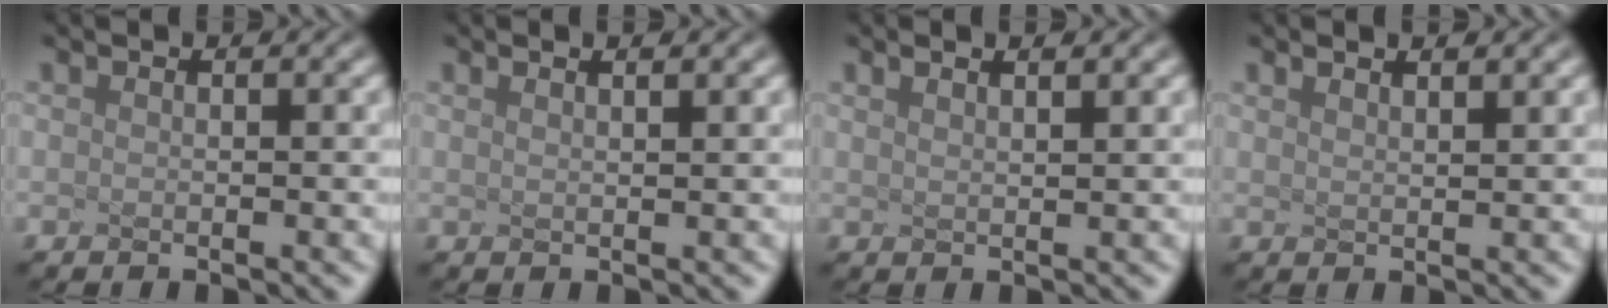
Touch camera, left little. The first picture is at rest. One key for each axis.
{"total": 1.9, "fx": 1.2, "fy": 0.6, "fz": 1.3, "tx": -0.013, "ty": 0.026, "tz": 0.007}
{"total": 2.0, "fx": 1.4, "fy": 0.5, "fz": 1.3, "tx": -0.012, "ty": 0.023, "tz": 0.012}
{"total": 1.7, "fx": 1.4, "fy": 0.4, "fz": 0.9, "tx": -0.008, "ty": 0.020, "tz": 0.015}